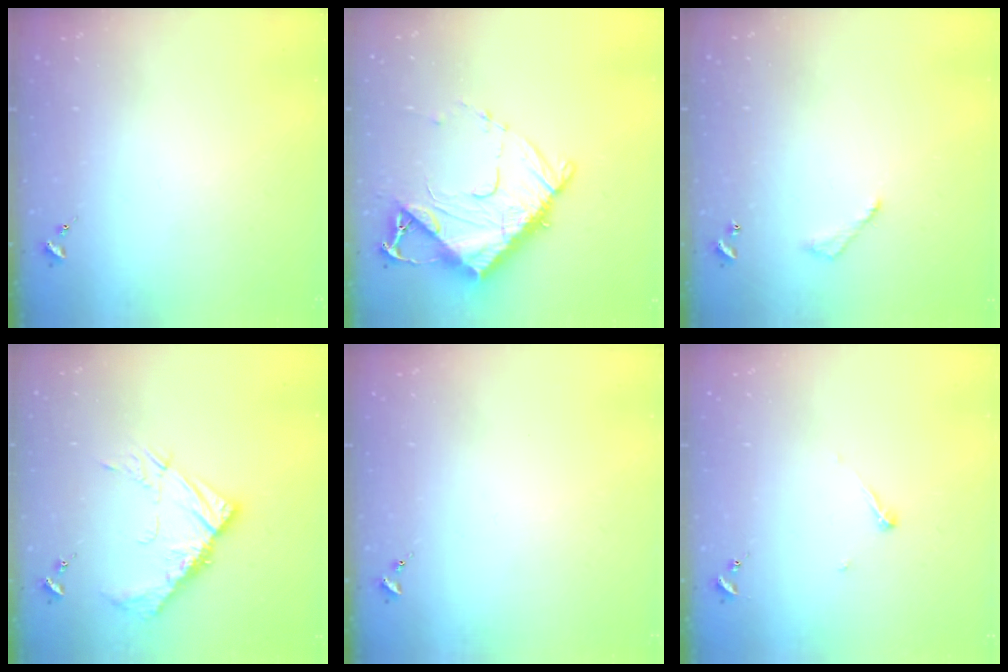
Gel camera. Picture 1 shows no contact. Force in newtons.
{"total": 13.6, "press": 13.6, "slide": 0.8}
{"total": 6.0, "press": 6.0, "slide": 0.6}
{"total": 12.2, "press": 12.1, "slide": 0.9}
{"total": 0.0}
{"total": 3.2, "press": 3.2, "slide": 0.3}